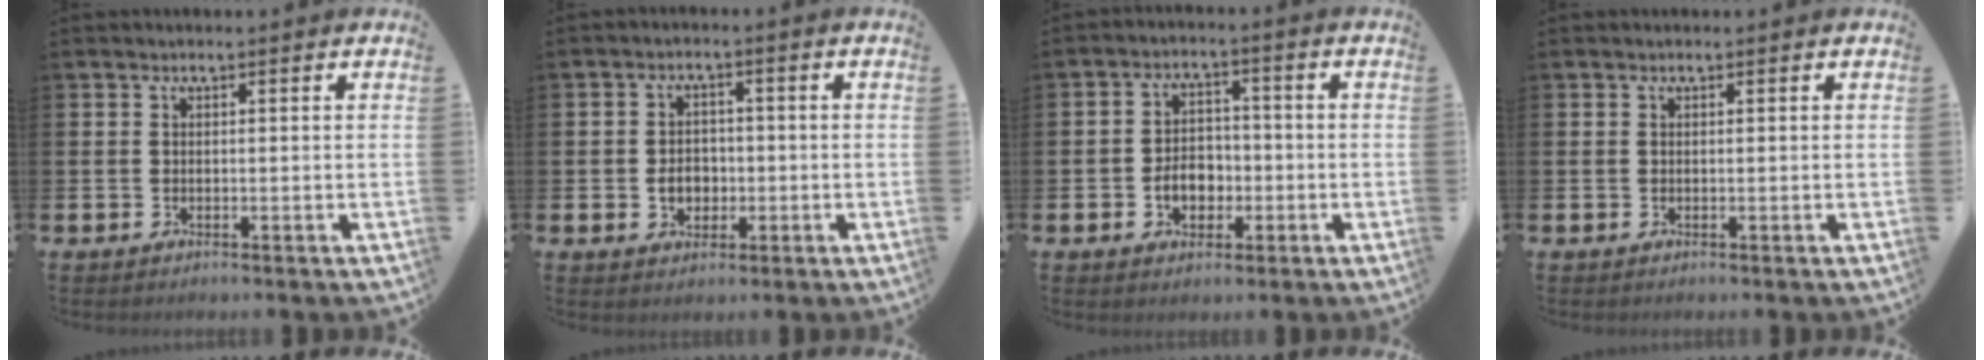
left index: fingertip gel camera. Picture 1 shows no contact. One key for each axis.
{"total": 3.5, "fx": -0.7, "fy": 2.8, "fz": 1.9, "tx": -0.026, "ty": -0.001, "tz": -0.021}
{"total": 4.4, "fx": -1.3, "fy": 3.3, "fz": 2.7, "tx": -0.037, "ty": 0.001, "tz": -0.031}
{"total": 0.0}